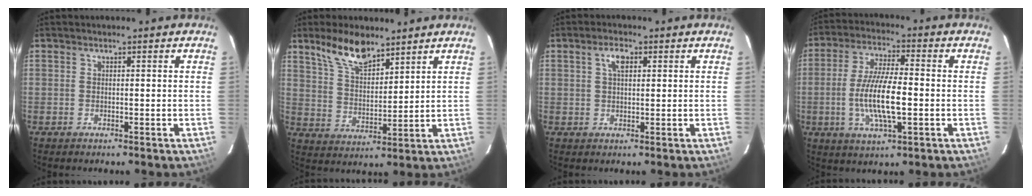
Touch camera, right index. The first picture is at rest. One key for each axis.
{"total": 9.6, "fx": 7.3, "fy": 3.5, "fz": 5.3, "tx": -0.097, "ty": 0.008, "tz": 0.144}
{"total": 3.1, "fx": 1.1, "fy": 1.5, "fz": 2.5, "tx": -0.046, "ty": 0.009, "tz": 0.021}
{"total": 11.6, "fx": -2.0, "fy": 2.9, "fz": 11.0, "tx": -0.218, "ty": -0.006, "tz": -0.037}